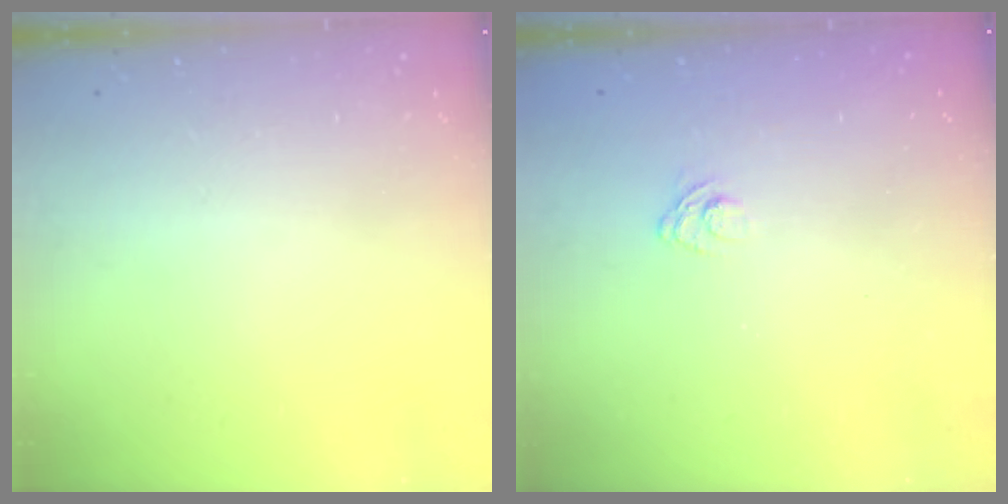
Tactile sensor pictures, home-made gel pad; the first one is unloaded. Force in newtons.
{"total": 3.0, "press": 2.6, "slide": 1.4}